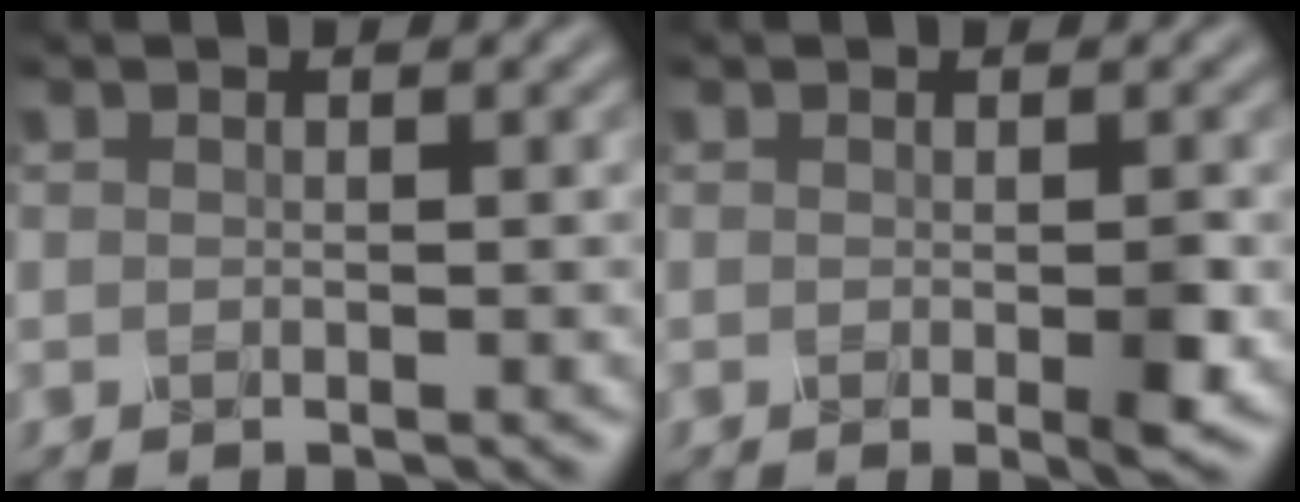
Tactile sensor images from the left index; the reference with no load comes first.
{"total": 2.1, "force": [-0.8, 0.2, 1.9], "torque": [-0.048, -0.006, -0.007]}